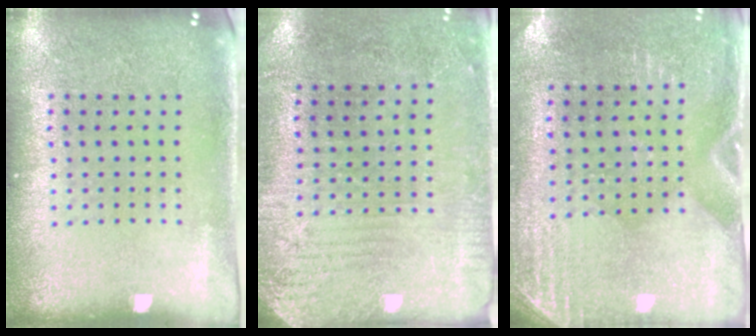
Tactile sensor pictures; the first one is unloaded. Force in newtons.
{"total": 2.8, "press": 2.4, "slide": 1.5}
{"total": 2.8, "press": 2.5, "slide": 1.3}